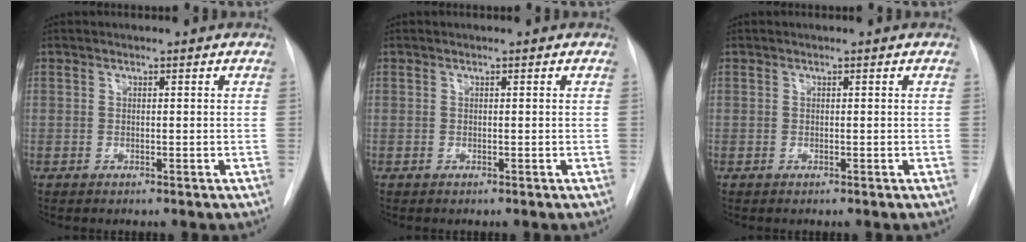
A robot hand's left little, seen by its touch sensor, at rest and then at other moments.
{"total": 0.0}
{"total": 0.0}